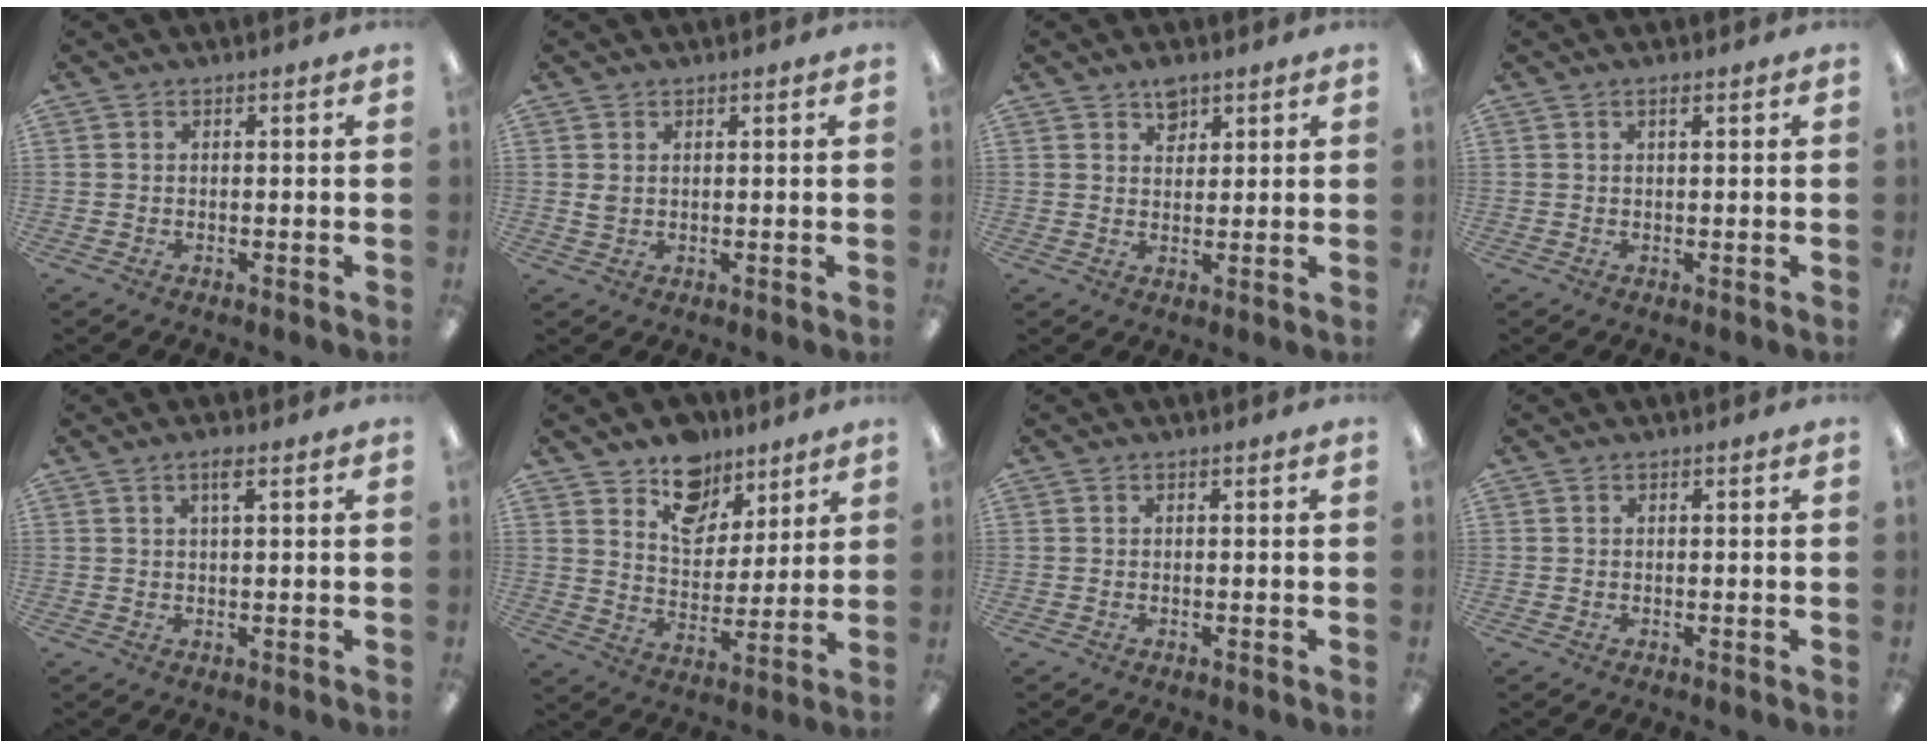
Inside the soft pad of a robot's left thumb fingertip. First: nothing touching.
{"total": 1.8, "force": [0.9, 1.3, 0.8], "torque": [-0.018, 0.004, 0.015]}
{"total": 4.0, "force": [2.8, 2.4, 1.6], "torque": [-0.012, -0.011, 0.047]}
{"total": 1.1, "force": [0.8, 0.3, 0.8], "torque": [-0.016, 0.002, 0.013]}
{"total": 2.6, "force": [1.5, 0.6, 2.1], "torque": [-0.038, 0.003, 0.023]}
{"total": 11.8, "force": [8.9, 7.2, 2.8], "torque": [-0.042, -0.058, 0.167]}
{"total": 0.0}
{"total": 0.0}